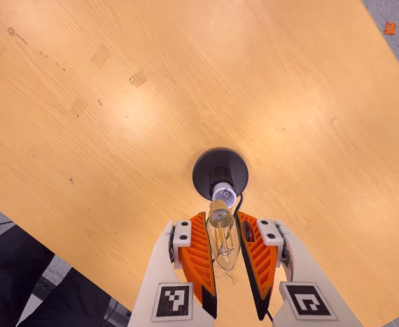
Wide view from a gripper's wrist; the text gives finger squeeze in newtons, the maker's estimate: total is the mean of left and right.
{"total": 11.9, "left": 12.5, "right": 11.3}